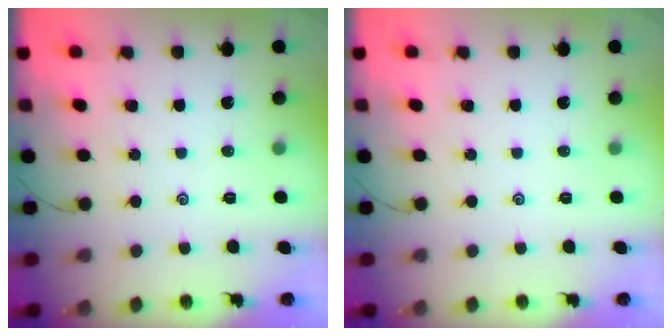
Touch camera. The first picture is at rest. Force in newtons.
{"total": 0.0}